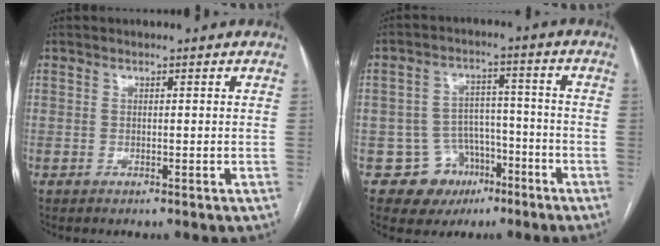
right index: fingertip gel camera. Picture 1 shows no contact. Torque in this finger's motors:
{"motor_torque": [-1.07, -0.75, -1.05, -0.21]}